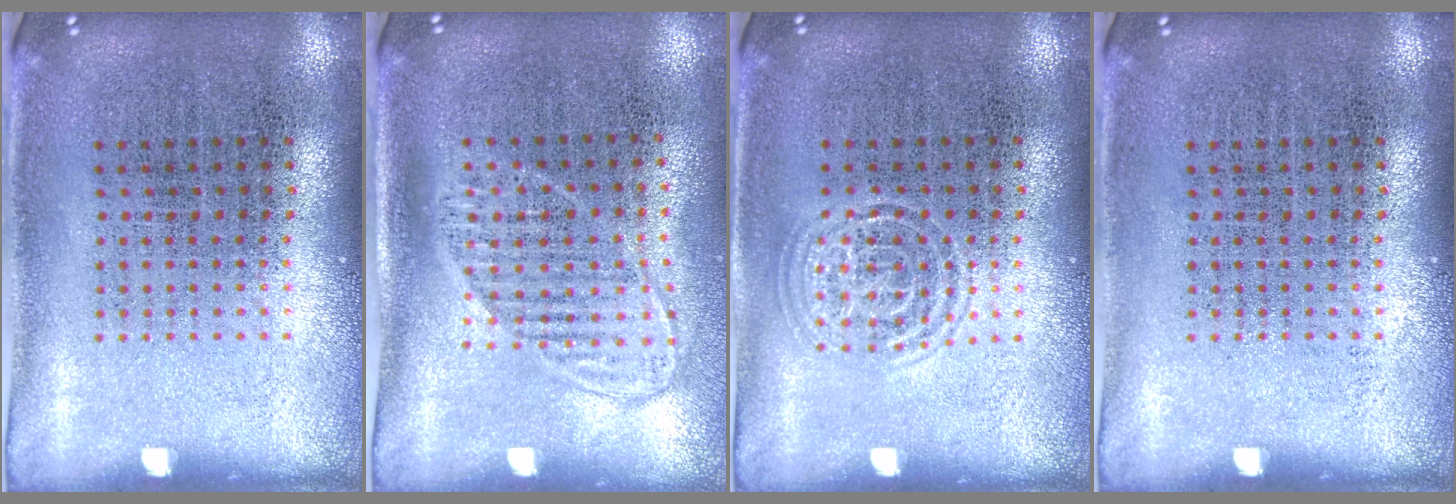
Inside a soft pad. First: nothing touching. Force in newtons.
{"total": 1.5, "press": 1.3, "slide": 0.7}
{"total": 1.2, "press": 1.1, "slide": 0.2}
{"total": 0.0}